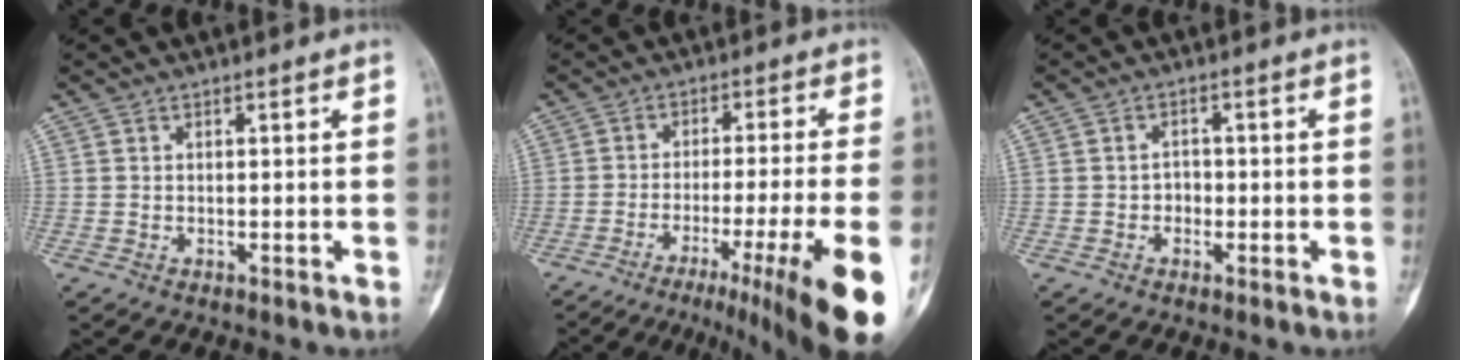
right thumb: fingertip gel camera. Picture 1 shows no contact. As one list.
[{"total": 18.4, "force": [-9.5, 0.4, 15.7], "torque": [-0.188, 0.020, -0.143]}, {"total": 2.0, "force": [-0.7, 1.6, 0.8], "torque": [0.004, 0.007, -0.015]}]